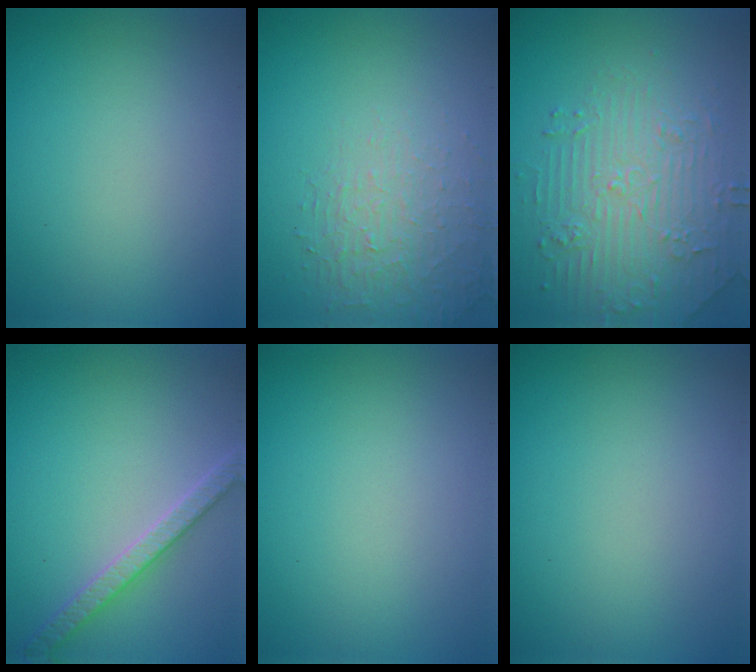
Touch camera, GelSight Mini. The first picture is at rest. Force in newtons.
{"total": 1.6, "press": 1.0, "slide": 1.2}
{"total": 4.4, "press": 4.0, "slide": 1.8}
{"total": 2.7, "press": 2.7, "slide": 0.3}
{"total": 0.0}
{"total": 0.0}